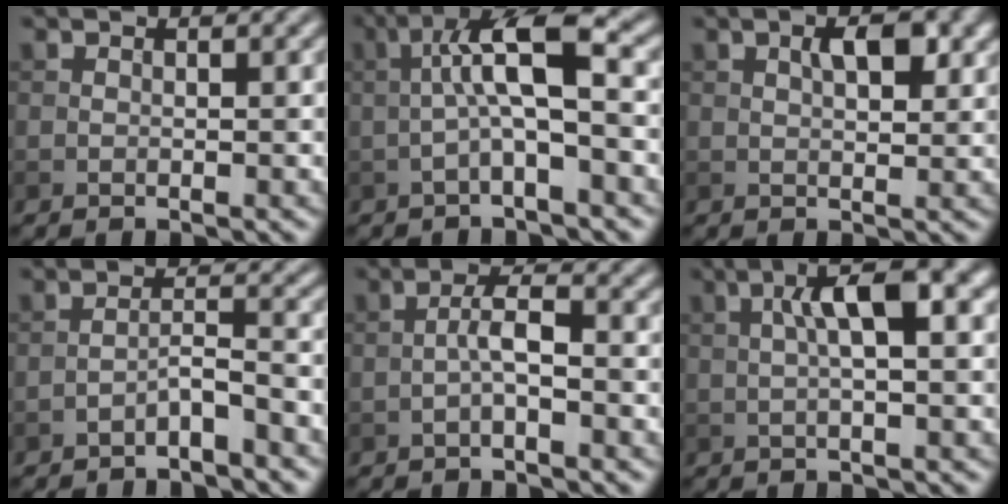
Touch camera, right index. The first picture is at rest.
{"total": 6.1, "force": [-0.4, 1.3, 5.9], "torque": [-0.107, 0.025, -0.017]}
{"total": 3.1, "force": [1.1, 1.4, 2.6], "torque": [-0.039, 0.002, 0.019]}
{"total": 2.6, "force": [-2.0, 0.3, 1.6], "torque": [-0.028, 0.012, -0.041]}
{"total": 2.3, "force": [-0.9, 0.4, 2.1], "torque": [-0.042, 0.011, -0.021]}
{"total": 5.2, "force": [1.0, 1.1, 5.0], "torque": [-0.085, 0.014, 0.015]}